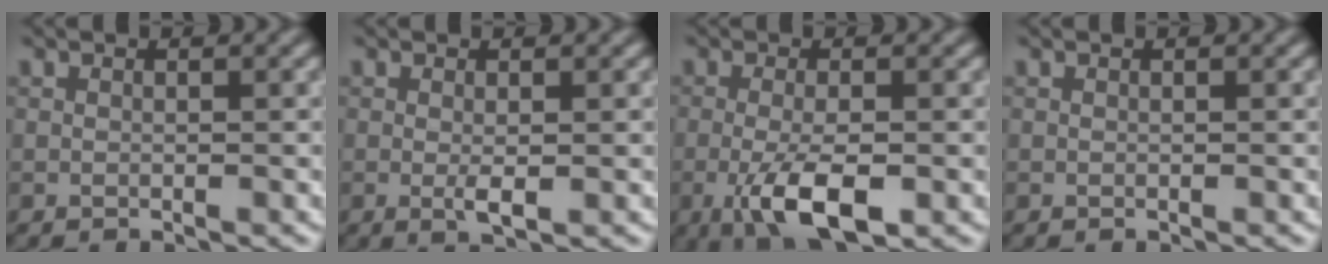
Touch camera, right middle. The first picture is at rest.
{"total": 1.5, "force": [-0.1, 0.4, 1.4], "torque": [-0.029, -0.005, -0.004]}
{"total": 5.4, "force": [-1.8, 1.8, 4.8], "torque": [-0.098, -0.009, -0.034]}
{"total": 0.0}